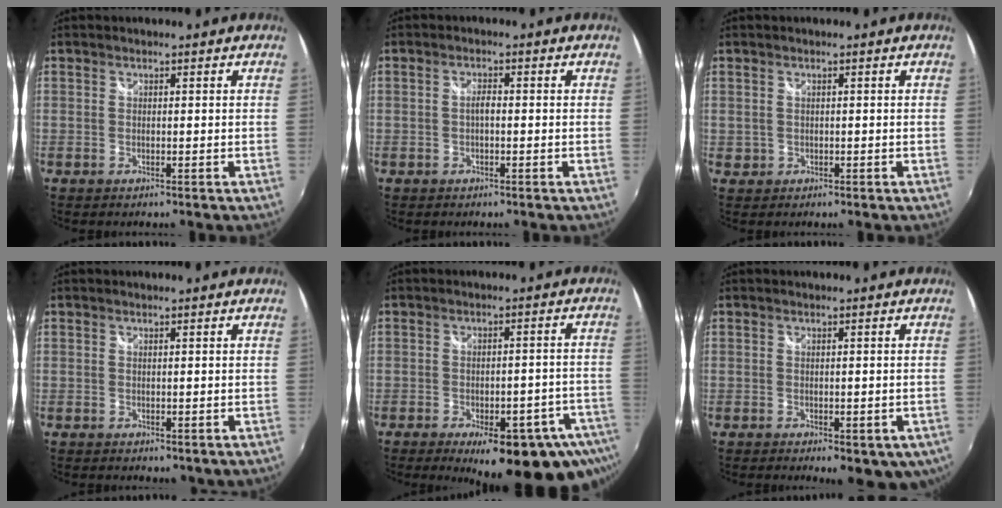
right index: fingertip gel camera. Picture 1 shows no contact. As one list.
[{"total": 1.5, "force": [-0.3, 0.6, 1.4], "torque": [-0.026, 0.005, -0.008]}, {"total": 1.3, "force": [0.2, 1.2, 0.3], "torque": [-0.004, 0.000, 0.003]}, {"total": 0.9, "force": [0.0, 0.6, 0.7], "torque": [-0.010, -0.003, 0.001]}, {"total": 21.0, "force": [-13.6, 7.5, 14.2], "torque": [-0.176, -0.024, -0.159]}, {"total": 8.7, "force": [-4.7, 3.7, 6.3], "torque": [-0.094, -0.034, -0.056]}]